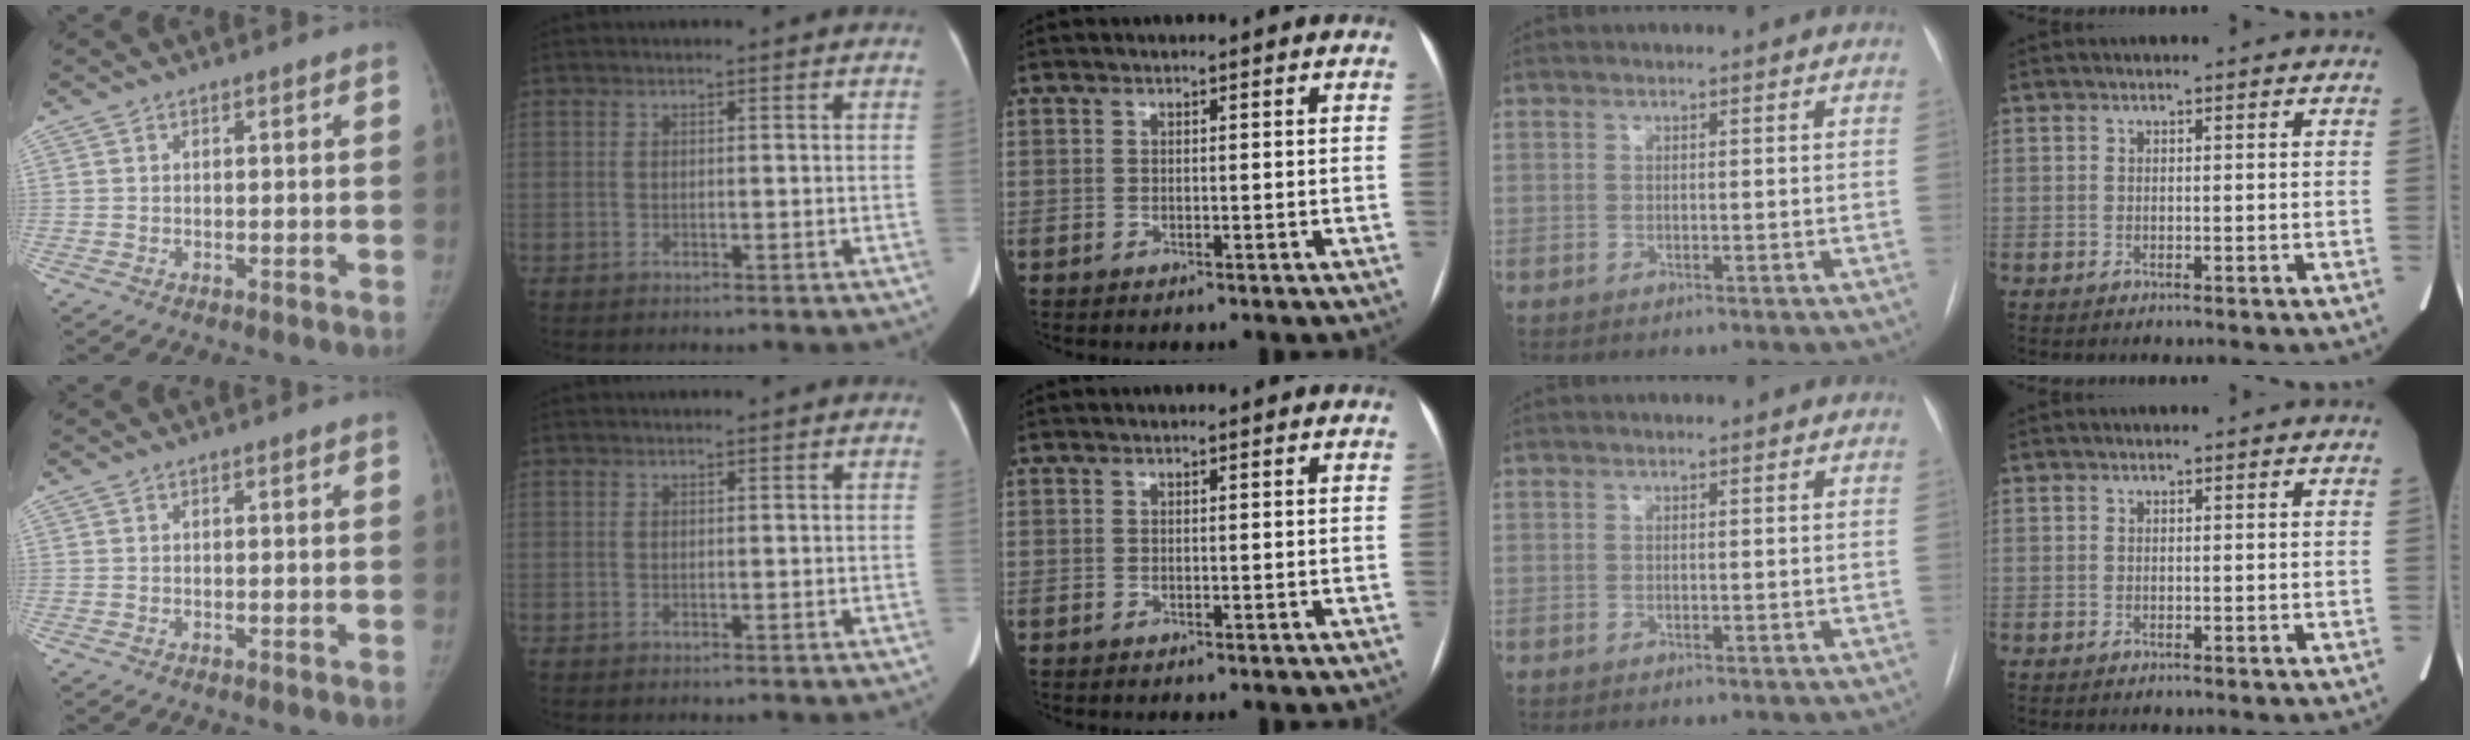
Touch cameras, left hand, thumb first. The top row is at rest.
{}